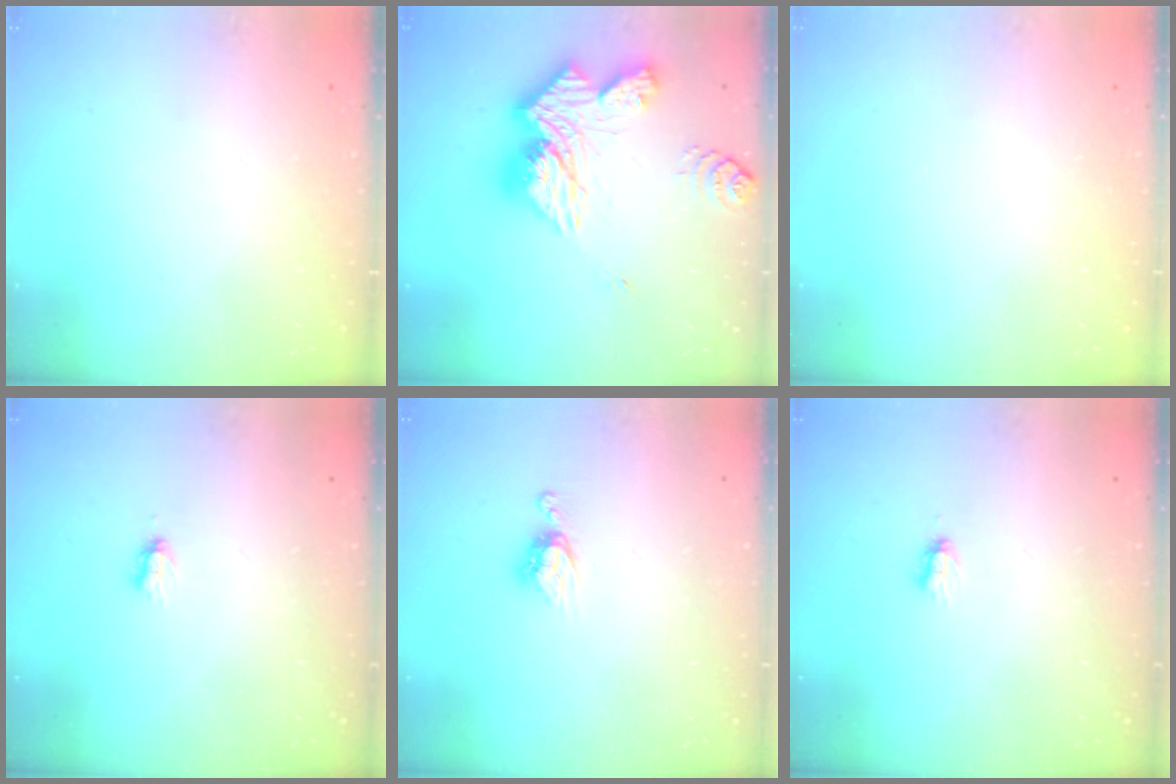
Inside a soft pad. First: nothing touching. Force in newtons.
{"total": 19.3, "press": 19.1, "slide": 2.0}
{"total": 0.0}
{"total": 1.7, "press": 1.7, "slide": 0.3}
{"total": 5.7, "press": 5.7, "slide": 0.5}
{"total": 1.7, "press": 1.7, "slide": 0.3}